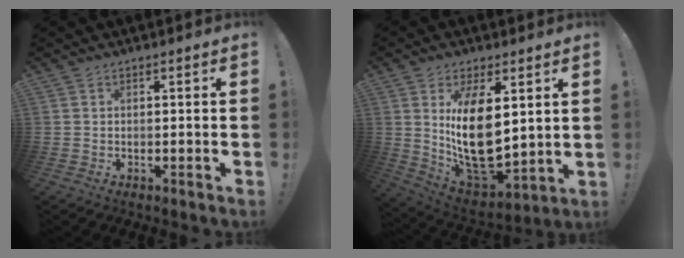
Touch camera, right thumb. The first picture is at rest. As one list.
[{"total": 18.3, "force": [4.9, 9.5, 14.9], "torque": [-0.269, -0.049, 0.092]}]